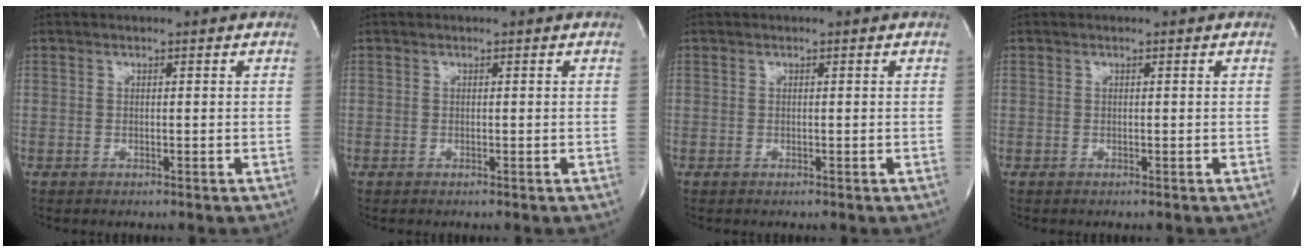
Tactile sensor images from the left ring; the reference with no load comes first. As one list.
[{"total": 0.0}, {"total": 0.0}, {"total": 0.0}]